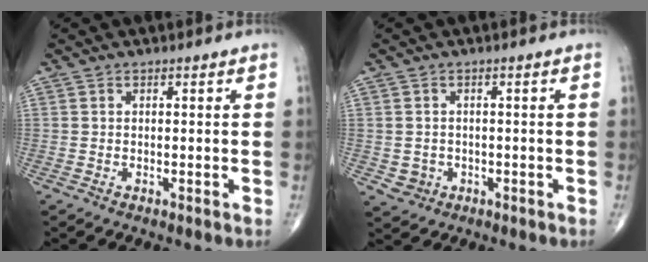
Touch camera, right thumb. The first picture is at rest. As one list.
[{"total": 2.6, "force": [-0.6, 2.4, 0.5], "torque": [0.004, 0.004, -0.005]}]